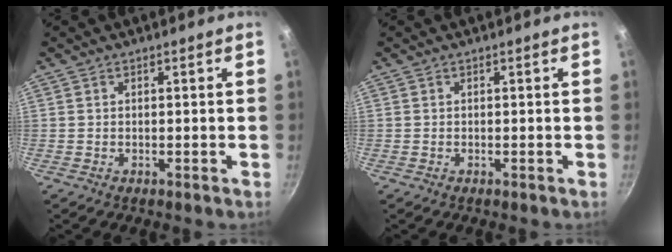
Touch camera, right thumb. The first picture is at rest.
{"total": 0.0}